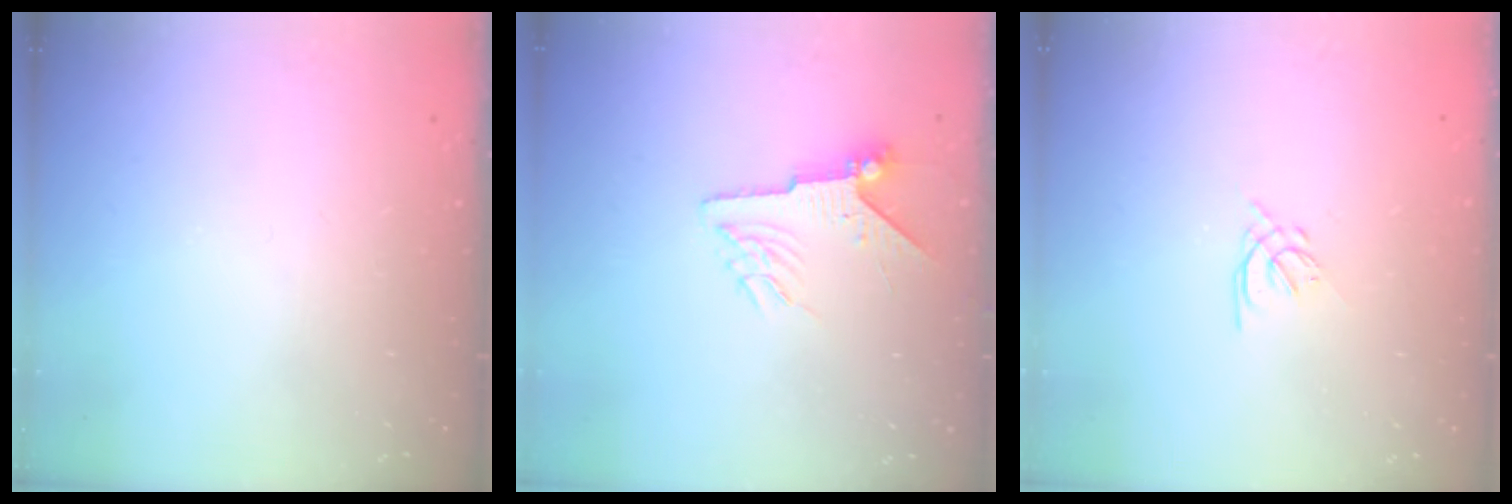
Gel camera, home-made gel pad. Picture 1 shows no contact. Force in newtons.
{"total": 6.8, "press": 6.7, "slide": 1.1}
{"total": 1.3, "press": 1.1, "slide": 0.6}